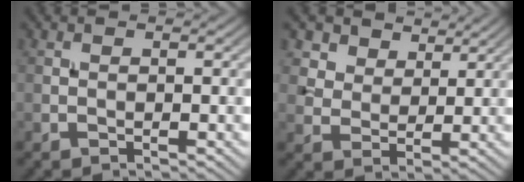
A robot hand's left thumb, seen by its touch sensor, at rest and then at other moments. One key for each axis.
{"total": 7.1, "fx": 5.0, "fy": 4.4, "fz": 2.5, "tx": -0.080, "ty": -0.020, "tz": 0.109}